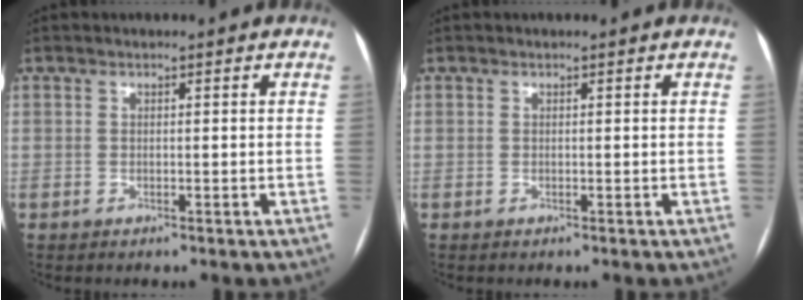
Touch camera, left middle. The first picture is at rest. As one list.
[{"total": 0.0}]